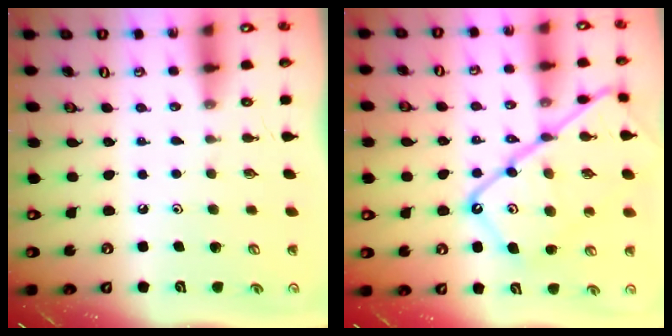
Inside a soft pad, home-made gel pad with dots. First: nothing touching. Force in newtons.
{"total": 20.6, "press": 20.5, "slide": 2.0}